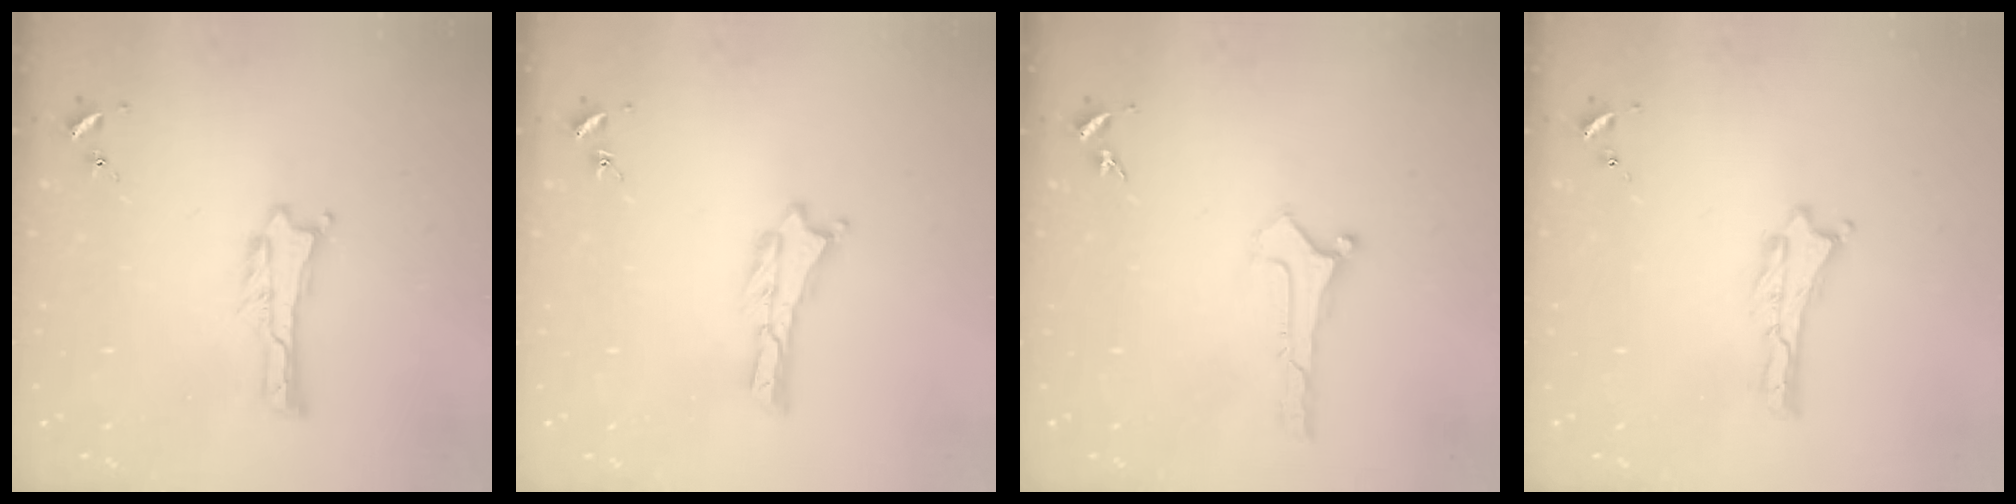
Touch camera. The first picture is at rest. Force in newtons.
{"total": 0.0}
{"total": 0.0}
{"total": 0.0}